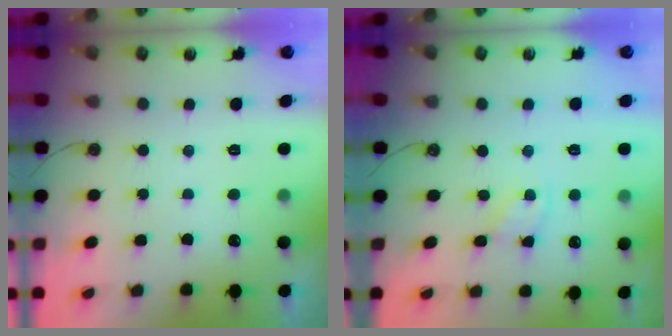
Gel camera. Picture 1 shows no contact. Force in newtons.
{"total": 2.7, "press": 2.7, "slide": 0.4}